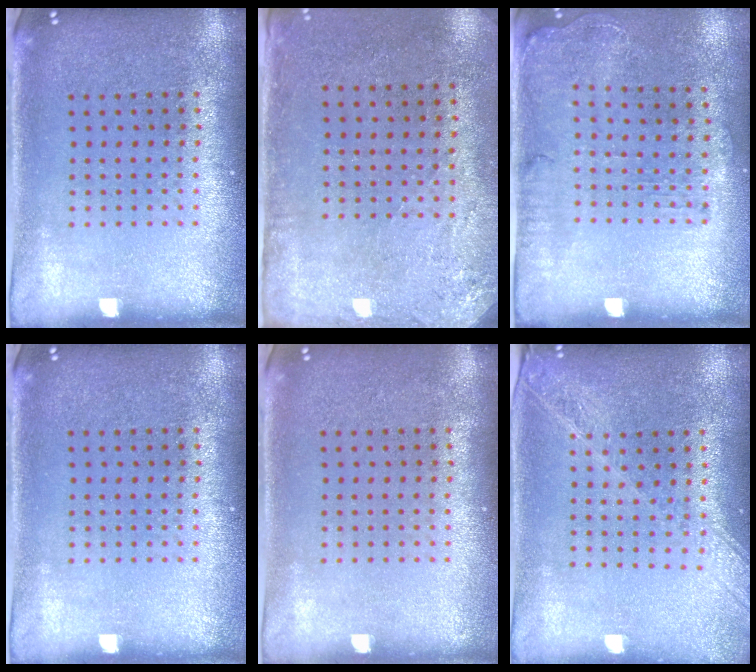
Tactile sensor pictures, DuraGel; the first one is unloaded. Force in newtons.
{"total": 2.8, "press": 2.3, "slide": 1.6}
{"total": 1.3, "press": 1.2, "slide": 0.6}
{"total": 0.0}
{"total": 0.0}
{"total": 1.8, "press": 1.6, "slide": 0.8}